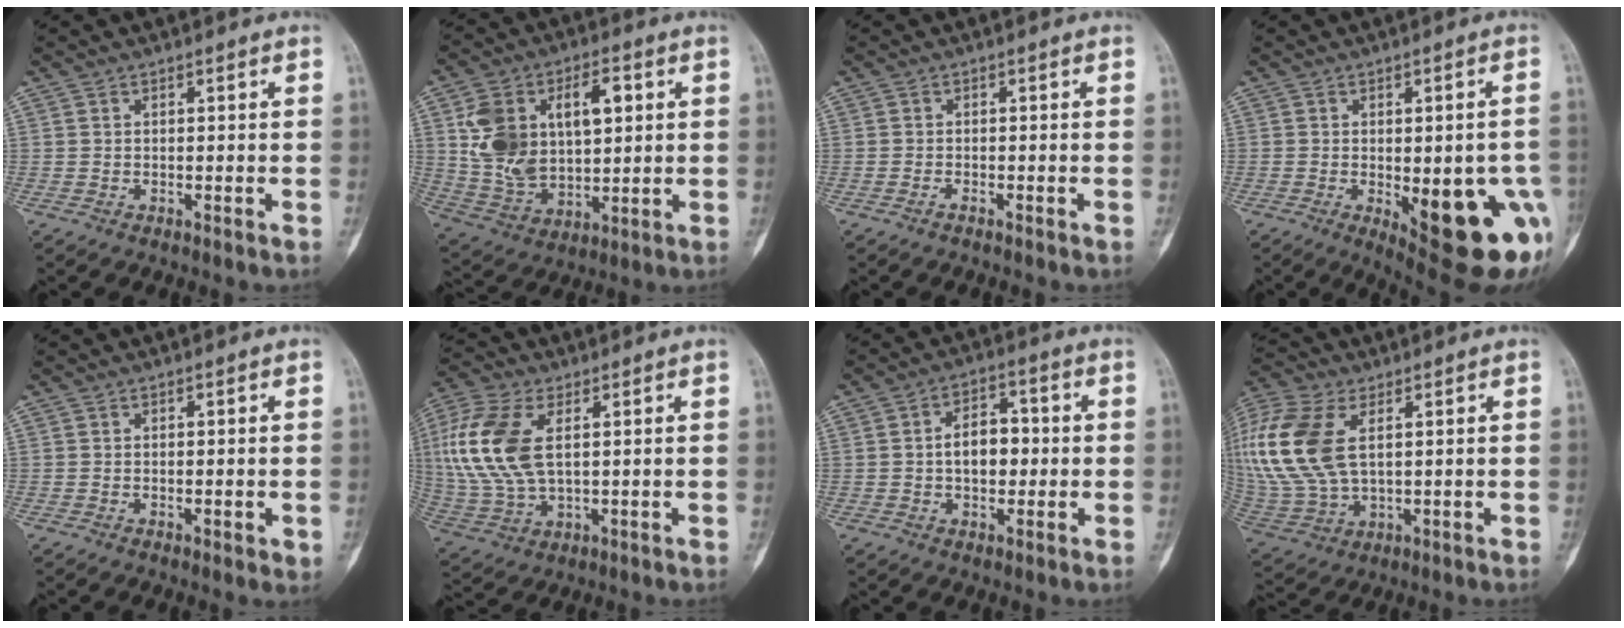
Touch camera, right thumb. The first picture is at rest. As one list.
[{"total": 18.5, "force": [4.3, 11.3, 14.0], "torque": [-0.231, 0.004, 0.090]}, {"total": 0.5, "force": [-0.5, 0.0, 0.2], "torque": [-0.010, 0.003, -0.011]}, {"total": 18.5, "force": [-5.0, 6.5, 16.6], "torque": [-0.156, -0.001, -0.037]}, {"total": 2.2, "force": [-0.4, 0.6, 2.0], "torque": [-0.024, -0.006, -0.004]}, {"total": 15.9, "force": [3.5, 8.6, 13.0], "torque": [-0.299, 0.000, 0.071]}, {"total": 9.8, "force": [0.0, 6.2, 7.5], "torque": [-0.085, 0.018, -0.006]}, {"total": 21.0, "force": [5.2, 12.3, 16.3], "torque": [-0.394, -0.007, 0.106]}]